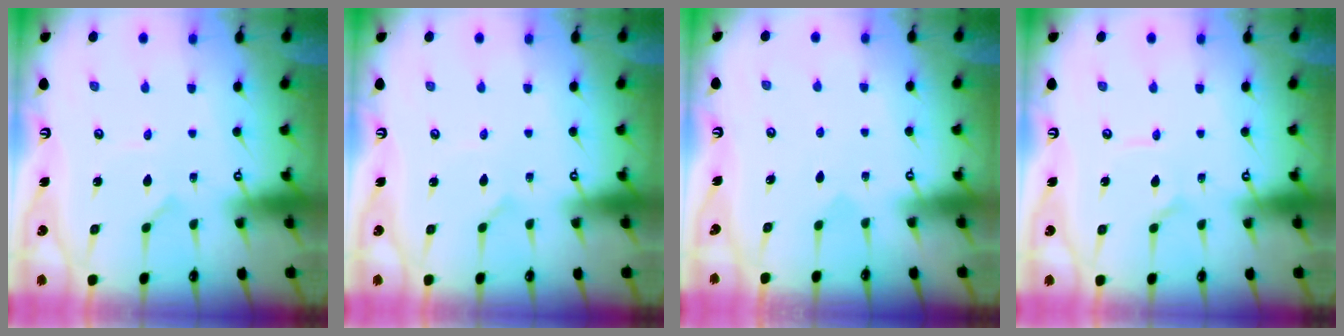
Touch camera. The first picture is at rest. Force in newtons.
{"total": 0.7, "press": 0.7, "slide": 0.1}
{"total": 2.8, "press": 2.8, "slide": 0.3}
{"total": 2.6, "press": 2.5, "slide": 0.3}